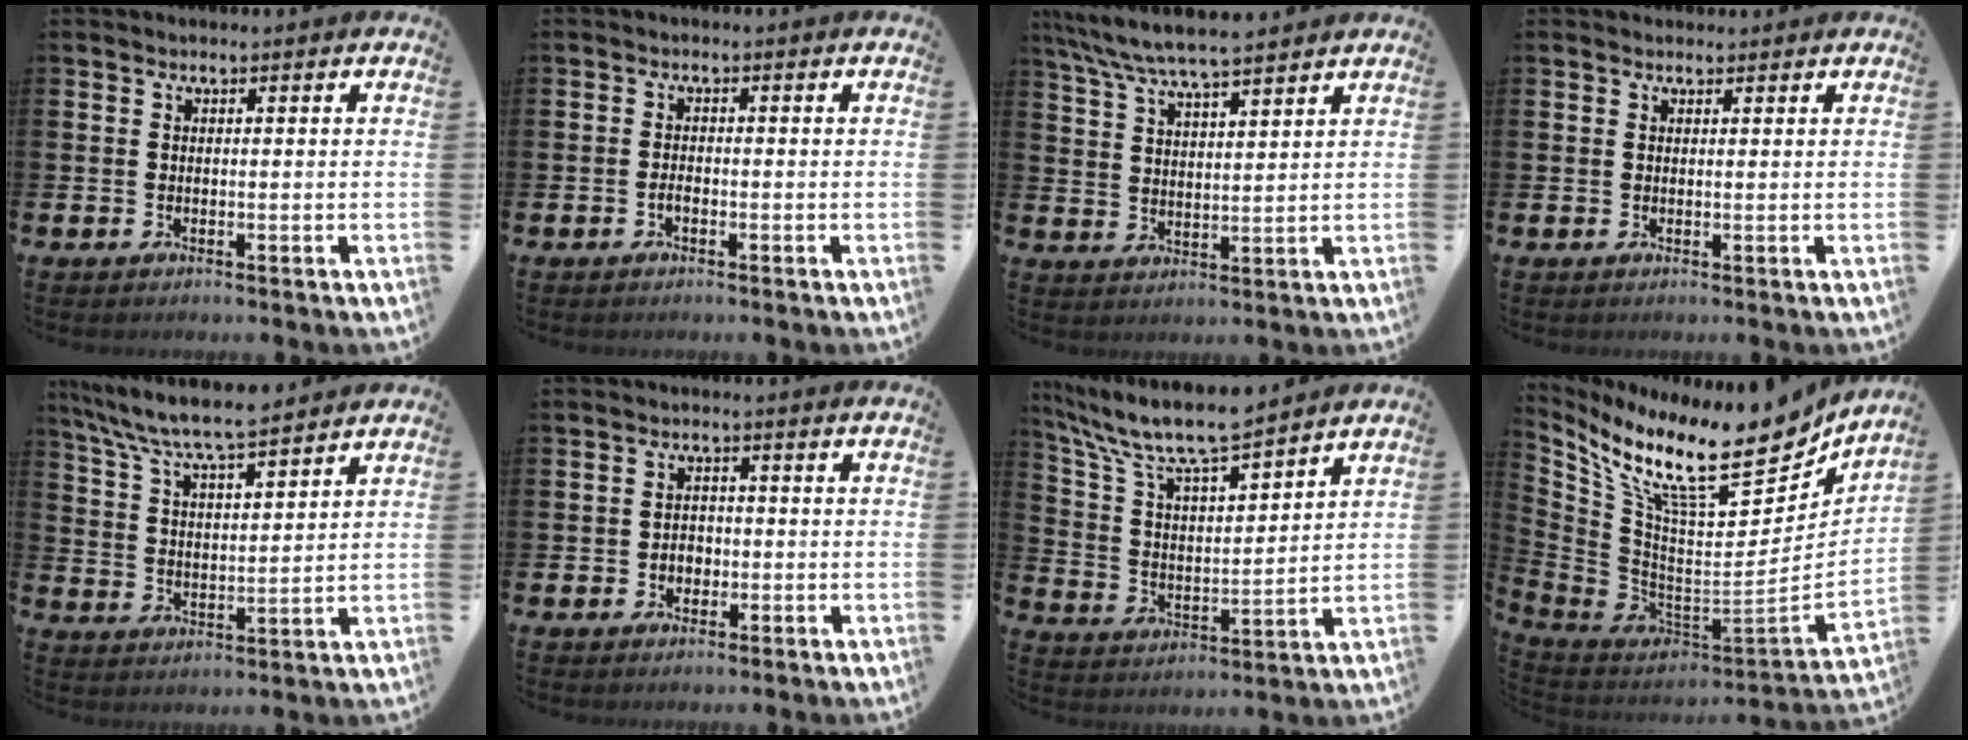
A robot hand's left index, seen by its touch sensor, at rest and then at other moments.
{"total": 1.1, "force": [-0.7, 0.5, 0.8], "torque": [-0.022, 0.002, -0.012]}
{"total": 6.9, "force": [6.4, 0.6, 2.4], "torque": [-0.072, -0.025, 0.115]}
{"total": 0.9, "force": [0.8, 0.4, 0.0], "torque": [0.008, 0.002, 0.013]}
{"total": 7.7, "force": [7.2, 0.6, 2.6], "torque": [-0.083, -0.040, 0.128]}
{"total": 2.3, "force": [-0.7, 1.9, 1.0], "torque": [-0.012, 0.002, -0.018]}
{"total": 10.3, "force": [9.3, 1.7, 4.2], "torque": [-0.125, -0.051, 0.162]}
{"total": 14.0, "force": [10.0, 4.0, 9.0], "torque": [-0.184, -0.090, 0.170]}